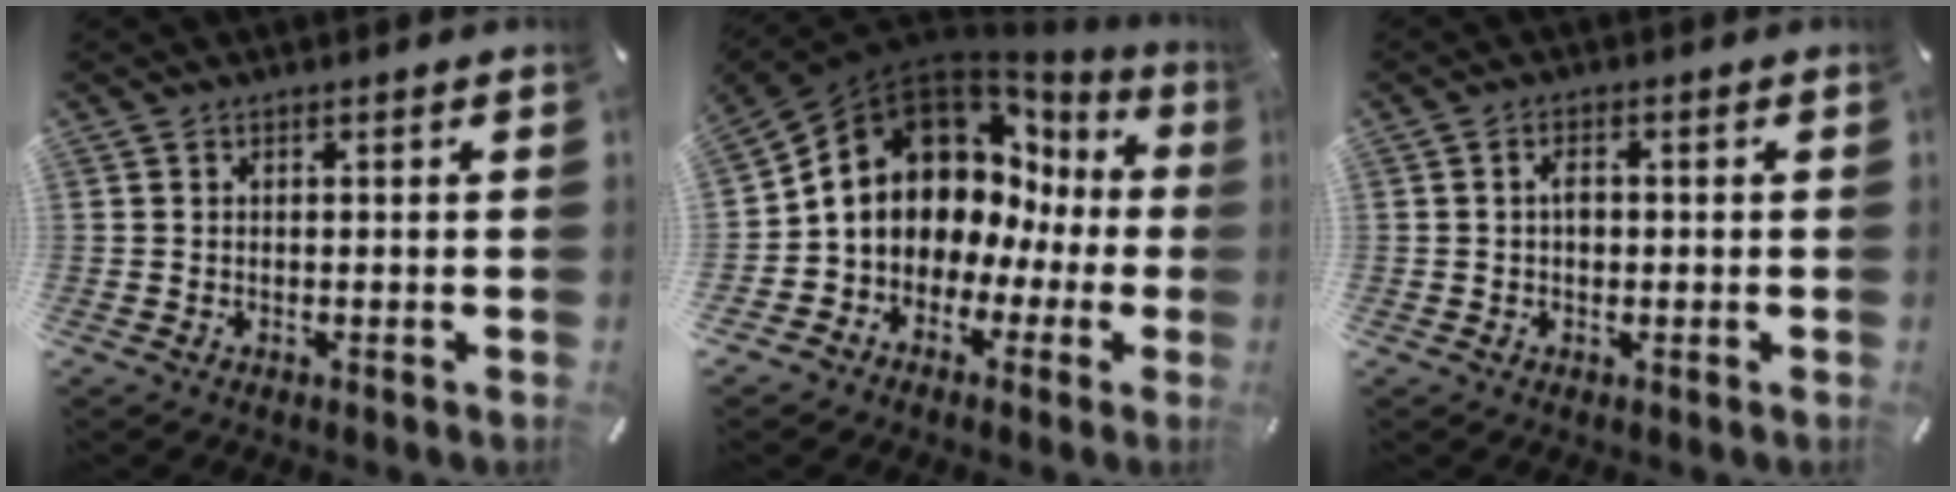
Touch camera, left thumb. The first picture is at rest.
{"total": 13.0, "force": [4.3, 10.5, 6.3], "torque": [-0.110, -0.047, 0.082]}
{"total": 2.6, "force": [0.0, 1.7, 1.9], "torque": [-0.031, 0.002, -0.003]}